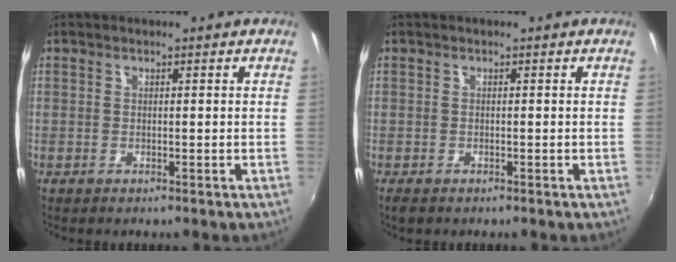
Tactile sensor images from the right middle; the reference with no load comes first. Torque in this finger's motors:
{"motor_torque": [0.23, -0.19, 0.05, 0.02]}